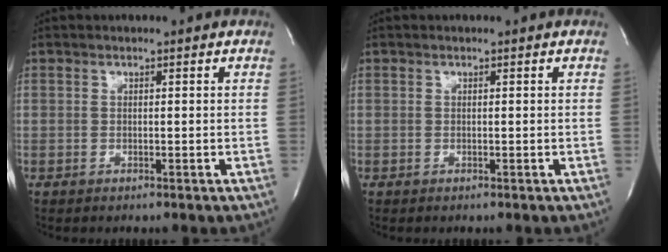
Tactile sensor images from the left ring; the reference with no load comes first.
{"total": 0.0}